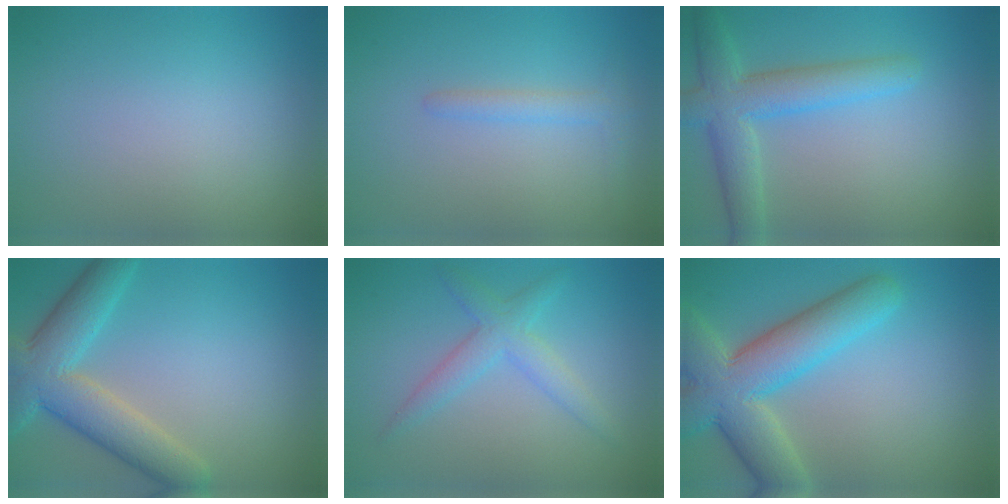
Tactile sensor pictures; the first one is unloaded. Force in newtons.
{"total": 1.6, "press": 1.6, "slide": 0.1}
{"total": 5.3, "press": 5.2, "slide": 0.3}
{"total": 6.2, "press": 6.2, "slide": 0.5}
{"total": 3.0, "press": 3.0, "slide": 0.1}
{"total": 9.0, "press": 9.0, "slide": 0.6}